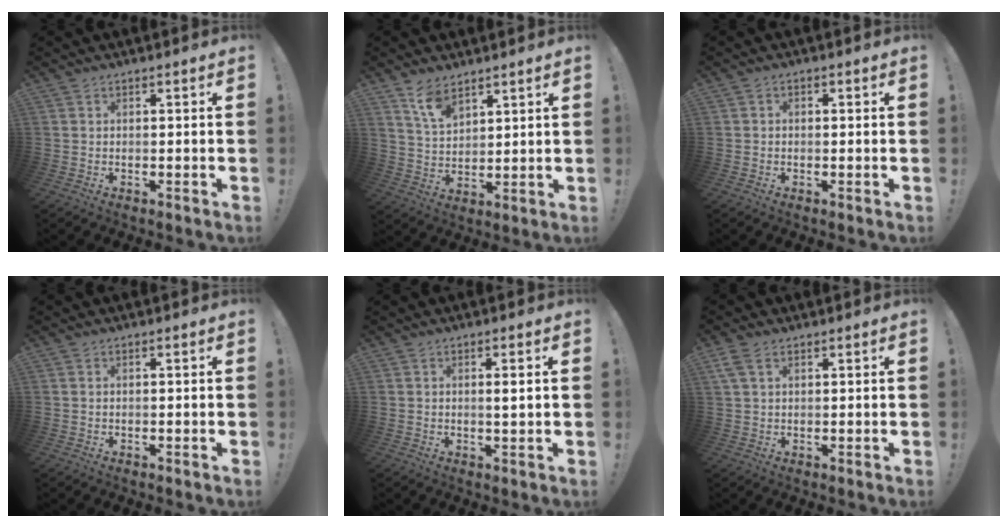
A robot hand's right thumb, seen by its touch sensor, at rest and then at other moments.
{"total": 8.5, "force": [6.3, 4.2, 3.9], "torque": [-0.074, -0.033, 0.119]}
{"total": 1.0, "force": [-0.6, 0.7, 0.4], "torque": [-0.009, 0.005, -0.010]}
{"total": 0.0}
{"total": 2.2, "force": [0.3, 0.1, 2.2], "torque": [-0.030, -0.007, 0.000]}
{"total": 4.3, "force": [2.3, 2.5, 2.8], "torque": [-0.050, 0.001, 0.044]}